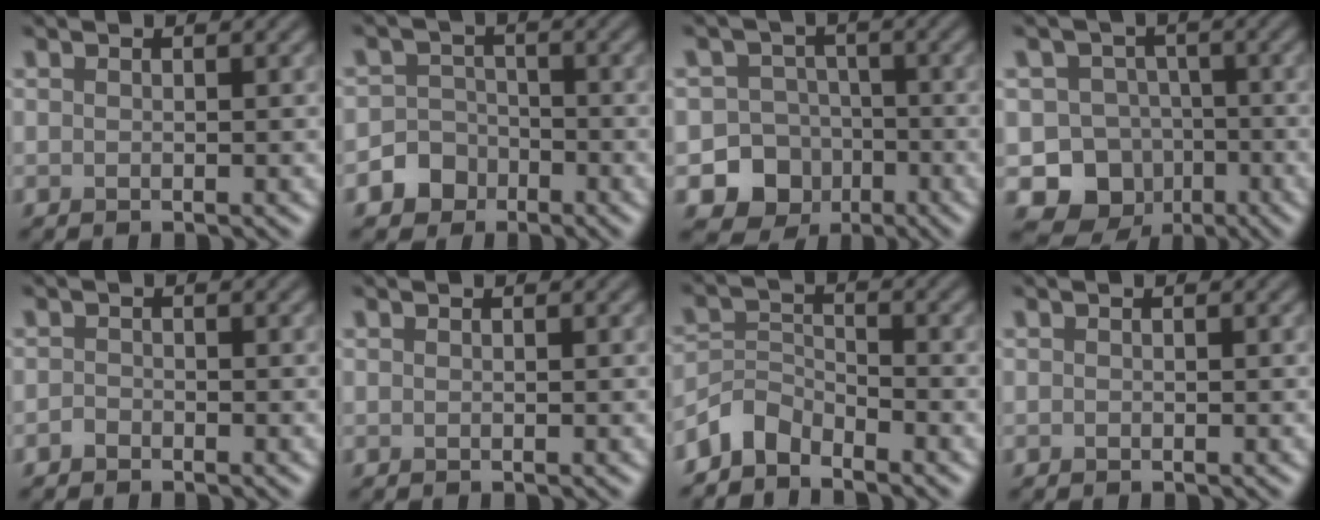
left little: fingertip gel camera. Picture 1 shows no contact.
{"total": 4.3, "force": [-2.4, 3.5, 0.5], "torque": [0.025, -0.006, -0.058]}
{"total": 9.1, "force": [-3.9, 8.0, 1.7], "torque": [0.001, -0.030, -0.083]}
{"total": 9.7, "force": [-4.6, 8.3, 2.0], "torque": [-0.004, -0.017, -0.088]}
{"total": 0.7, "force": [-0.6, 0.4, 0.1], "torque": [-0.001, -0.001, -0.013]}
{"total": 0.0}
{"total": 3.3, "force": [-3.0, 1.3, 0.6], "torque": [-0.010, 0.005, -0.073]}
{"total": 0.0}